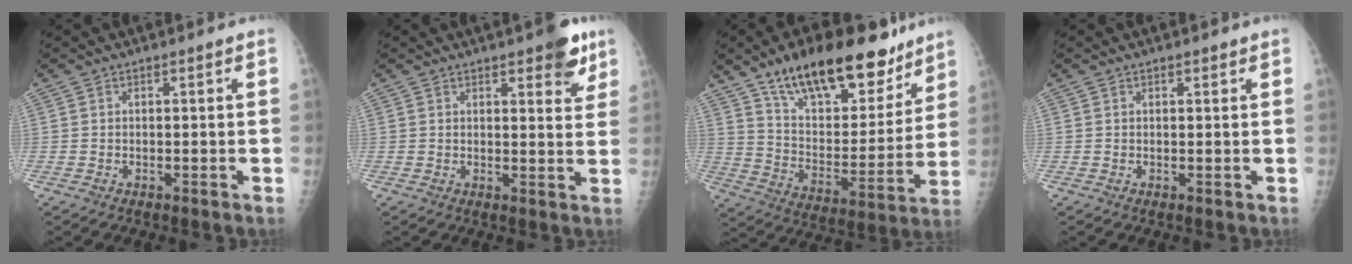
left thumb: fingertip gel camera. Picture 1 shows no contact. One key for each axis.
{"total": 6.9, "fx": 4.2, "fy": 2.5, "fz": 4.9, "tx": -0.038, "ty": -0.018, "tz": 0.047}
{"total": 24.6, "fx": 17.0, "fy": 10.4, "fz": 14.3, "tx": -0.179, "ty": -0.065, "tz": 0.276}
{"total": 0.7, "fx": 0.5, "fy": 0.3, "fz": 0.3, "tx": -0.005, "ty": -0.003, "tz": 0.006}